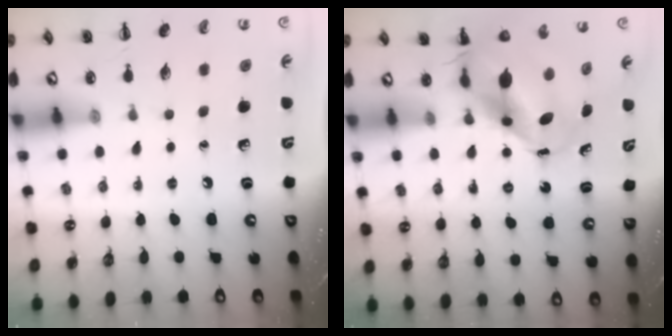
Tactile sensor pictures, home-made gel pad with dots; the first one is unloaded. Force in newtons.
{"total": 7.9, "press": 7.7, "slide": 1.9}